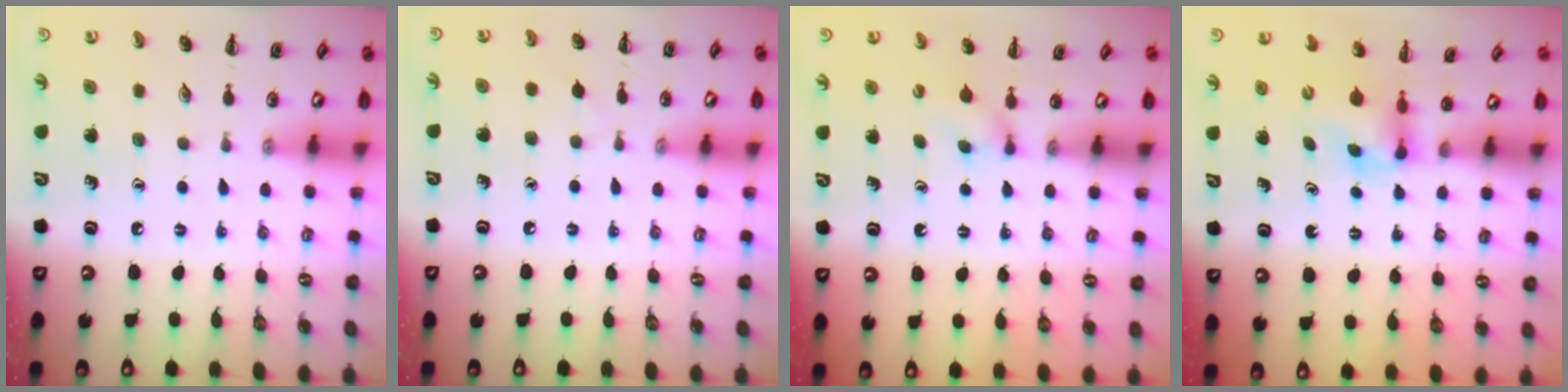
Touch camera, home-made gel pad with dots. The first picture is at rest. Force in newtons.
{"total": 2.4, "press": 2.3, "slide": 0.9}
{"total": 2.7, "press": 2.4, "slide": 1.2}
{"total": 2.9, "press": 2.6, "slide": 1.2}